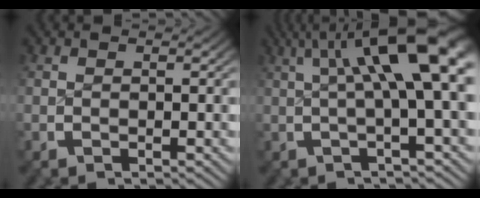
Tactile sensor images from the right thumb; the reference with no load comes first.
{"total": 9.4, "force": [2.6, 3.2, 8.5], "torque": [-0.112, 0.023, 0.027]}